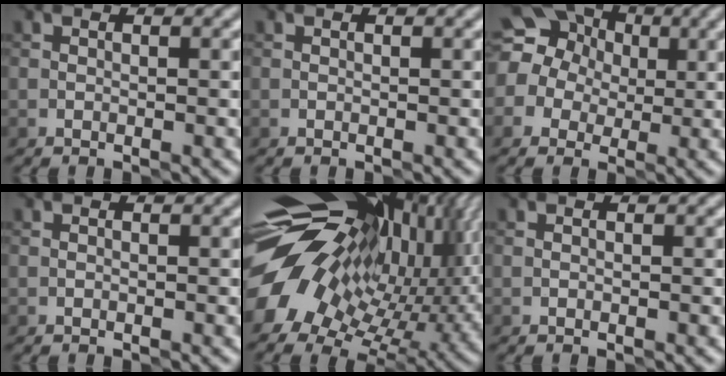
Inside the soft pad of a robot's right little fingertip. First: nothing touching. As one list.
[{"total": 0.0}, {"total": 11.7, "force": [2.9, 10.8, 3.7], "torque": [-0.090, 0.041, 0.004]}, {"total": 0.0}, {"total": 17.8, "force": [4.6, 10.4, 13.8], "torque": [-0.232, 0.012, 0.104]}, {"total": 0.0}]